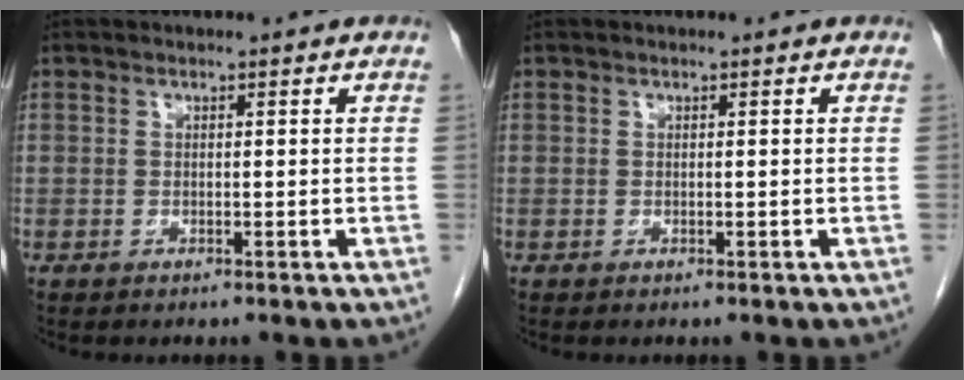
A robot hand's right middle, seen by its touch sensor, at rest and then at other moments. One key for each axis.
{"total": 0.0}